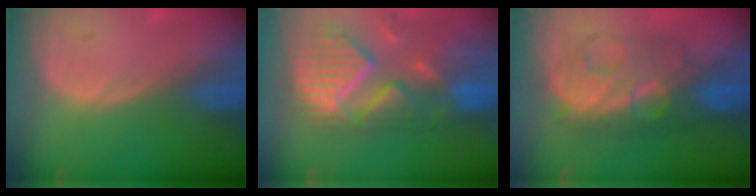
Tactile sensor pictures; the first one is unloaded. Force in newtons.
{"total": 12.9, "press": 10.9, "slide": 6.9}
{"total": 8.8, "press": 8.8, "slide": 0.4}